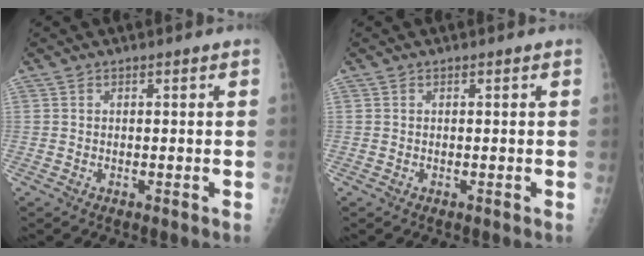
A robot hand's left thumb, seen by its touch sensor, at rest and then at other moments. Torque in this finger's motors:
{"motor_torque": [0.04, 0.07, -0.11, -0.08, 0.00]}